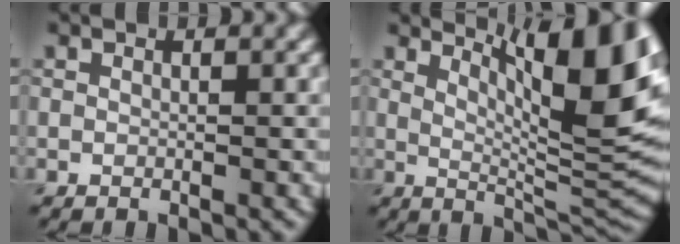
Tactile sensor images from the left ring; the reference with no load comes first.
{"total": 12.3, "force": [5.1, 3.1, 10.7], "torque": [-0.138, 0.010, 0.086]}